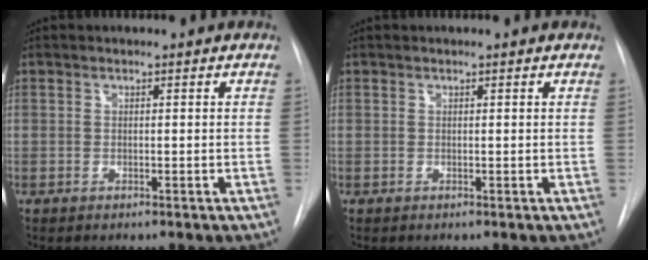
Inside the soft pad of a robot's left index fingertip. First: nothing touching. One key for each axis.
{"total": 0.0}